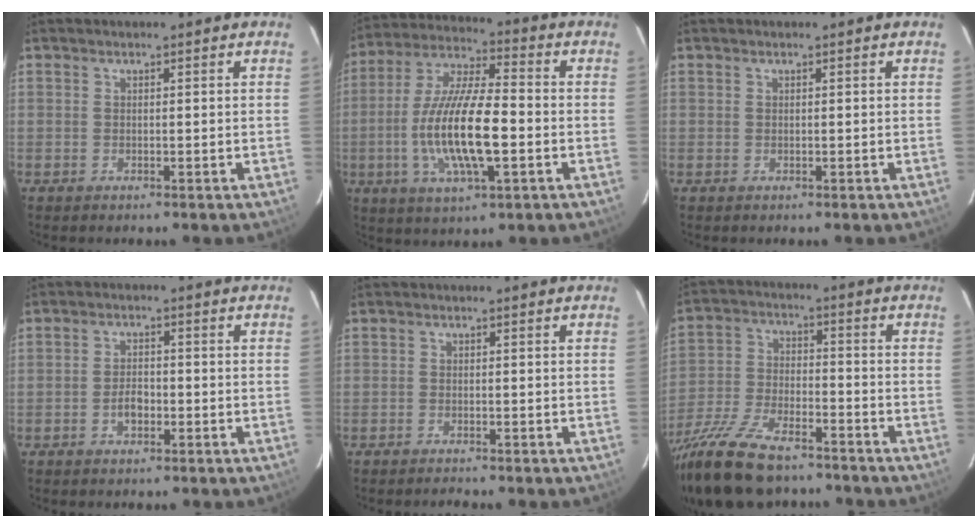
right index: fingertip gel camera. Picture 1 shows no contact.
{"total": 16.1, "force": [-3.5, 4.2, 15.1], "torque": [-0.303, -0.005, -0.066]}
{"total": 0.0}
{"total": 3.0, "force": [-1.4, 1.8, 2.1], "torque": [-0.039, 0.006, -0.024]}
{"total": 1.3, "force": [-1.3, 0.0, 0.0], "torque": [-0.013, -0.001, -0.024]}
{"total": 19.7, "force": [-15.5, 6.6, 10.1], "torque": [-0.217, -0.038, -0.272]}